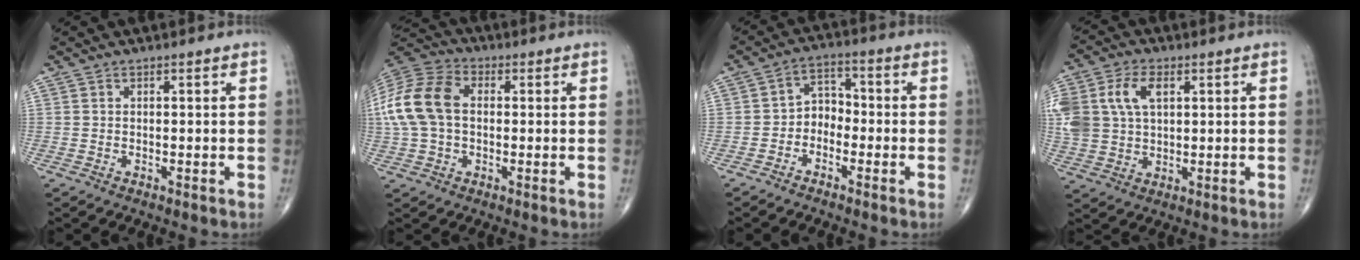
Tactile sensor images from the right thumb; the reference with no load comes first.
{"total": 15.7, "force": [1.0, 10.7, 11.4], "torque": [-0.253, 0.032, 0.014]}
{"total": 5.0, "force": [-2.1, 3.8, 2.5], "torque": [-0.019, 0.032, -0.051]}
{"total": 15.5, "force": [4.2, 10.5, 10.6], "torque": [-0.257, 0.015, 0.083]}